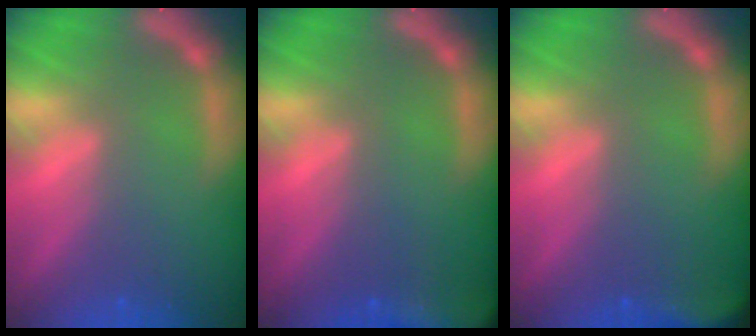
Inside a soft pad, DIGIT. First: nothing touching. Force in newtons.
{"total": 9.0}
{"total": 4.4}